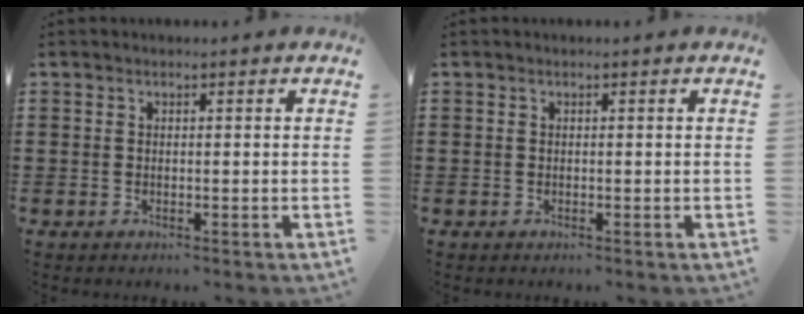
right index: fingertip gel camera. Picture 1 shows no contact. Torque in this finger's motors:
{"motor_torque": [1.08, 1.06, -0.03, 0.00]}